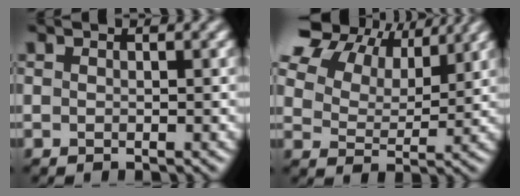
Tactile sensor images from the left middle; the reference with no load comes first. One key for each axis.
{"total": 12.1, "fx": 8.3, "fy": 6.6, "fz": 5.9, "tx": -0.146, "ty": 0.022, "tz": 0.151}